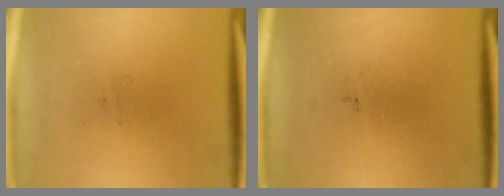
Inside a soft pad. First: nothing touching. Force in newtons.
{"total": 0.0}